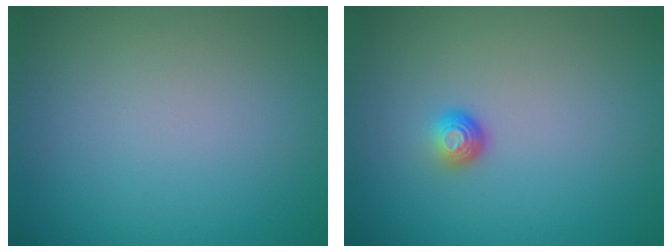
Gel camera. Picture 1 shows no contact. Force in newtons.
{"total": 1.5, "press": 1.0, "slide": 1.1}